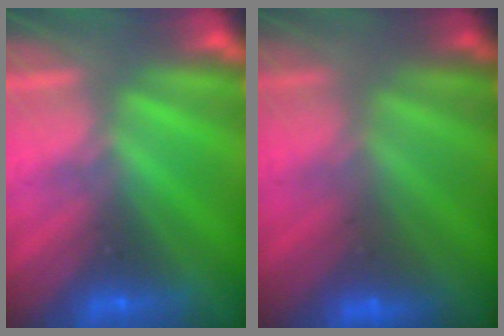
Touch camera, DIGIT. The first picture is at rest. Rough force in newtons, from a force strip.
{"total": 2.4}